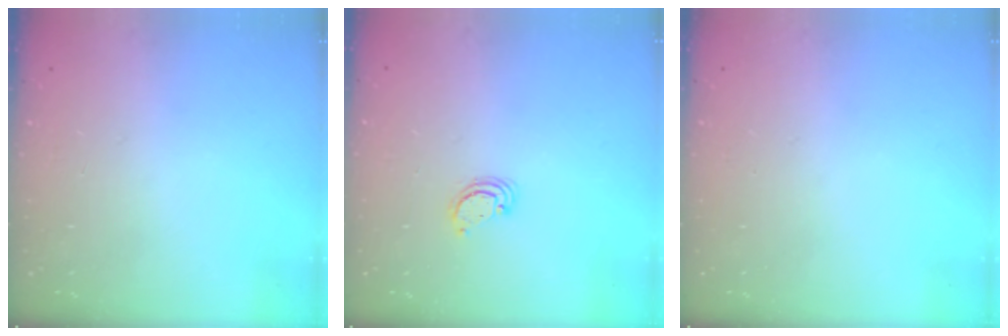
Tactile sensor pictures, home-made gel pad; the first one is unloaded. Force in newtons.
{"total": 2.3, "press": 2.3, "slide": 0.2}
{"total": 0.0}